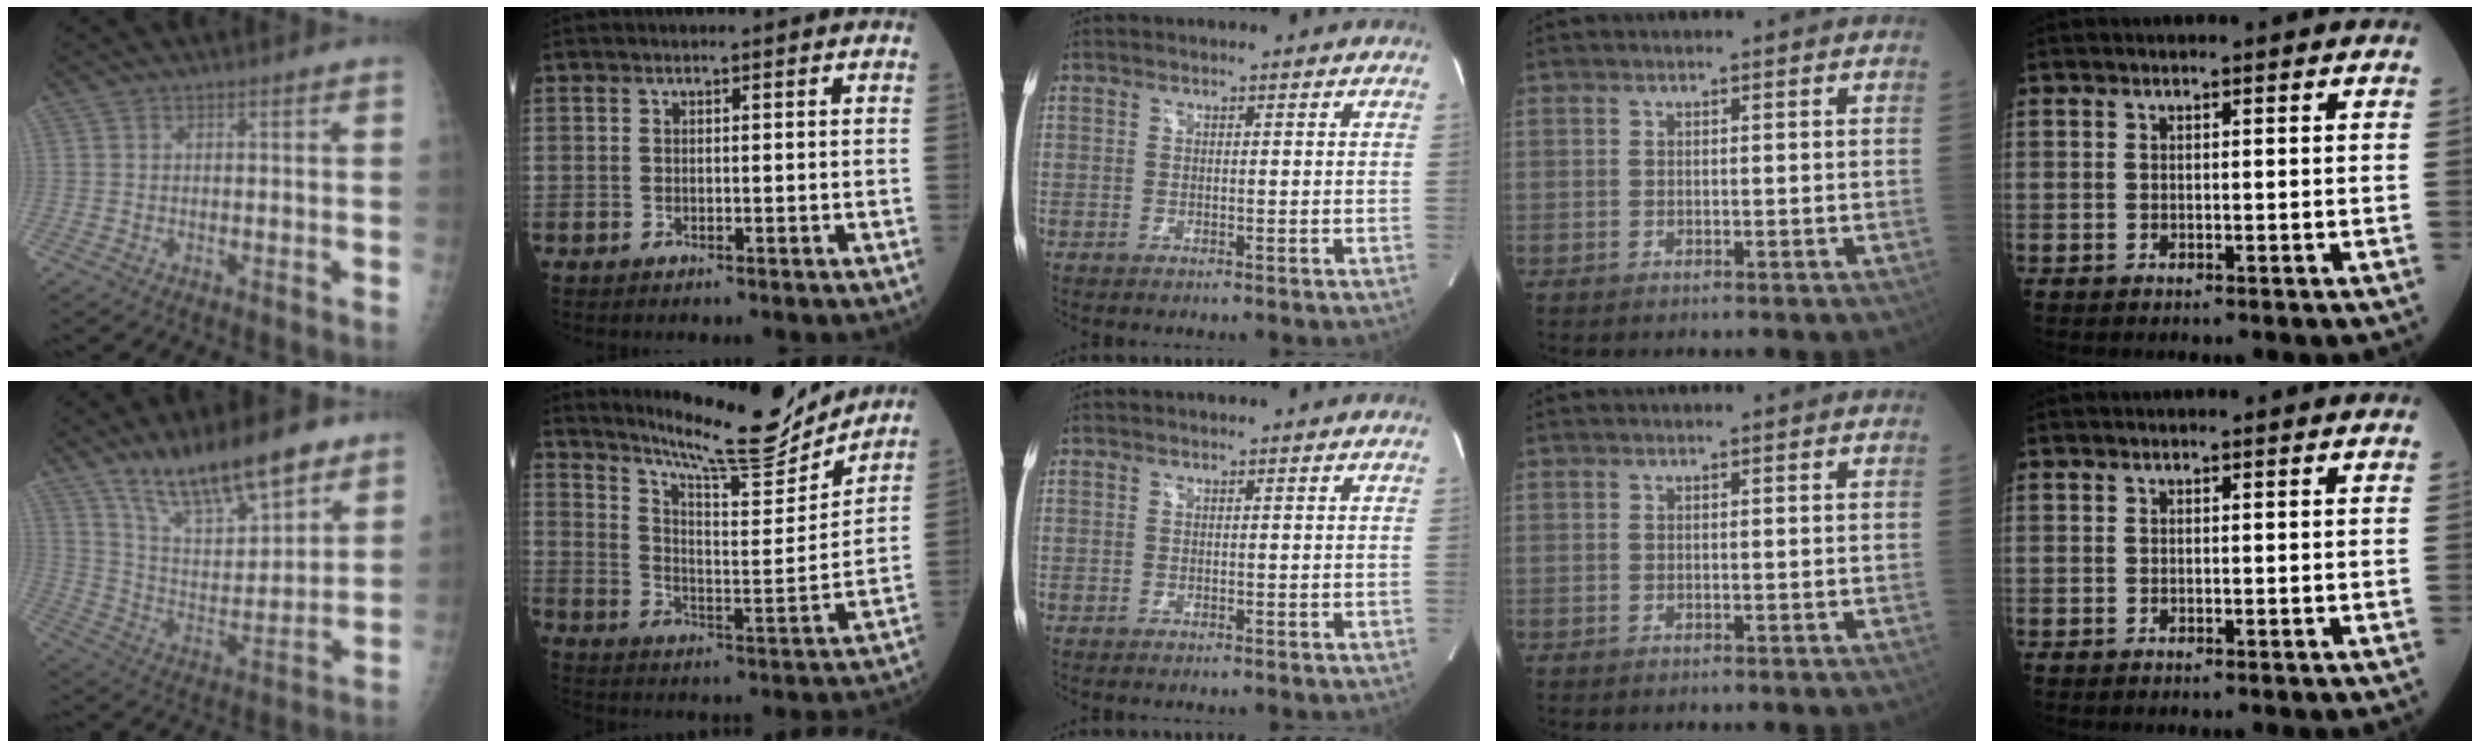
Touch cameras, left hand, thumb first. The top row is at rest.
{"thumb": {"total": 19.3, "force": [13.6, 6.2, 12.2], "torque": [-0.166, -0.069, 0.240]}, "index": {"total": 16.5, "force": [15.5, 0.6, 5.7], "torque": [-0.105, -0.028, 0.238]}}